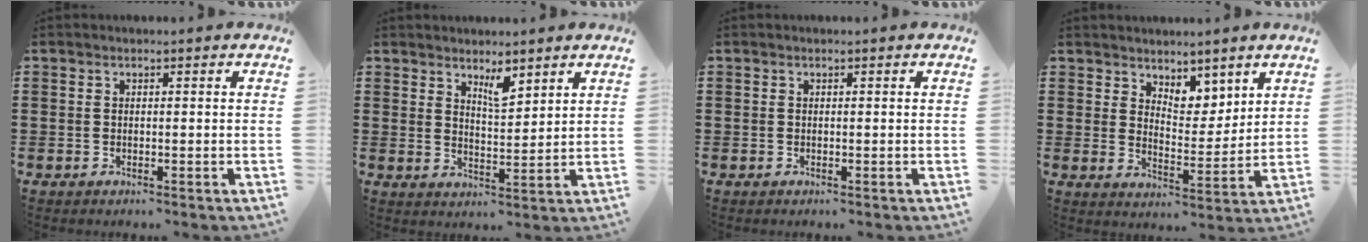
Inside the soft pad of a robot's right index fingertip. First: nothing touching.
{"total": 4.1, "force": [3.3, 1.1, 2.1], "torque": [-0.032, -0.008, 0.056]}
{"total": 0.0}
{"total": 5.3, "force": [4.6, 2.5, 0.9], "torque": [-0.020, -0.019, 0.083]}